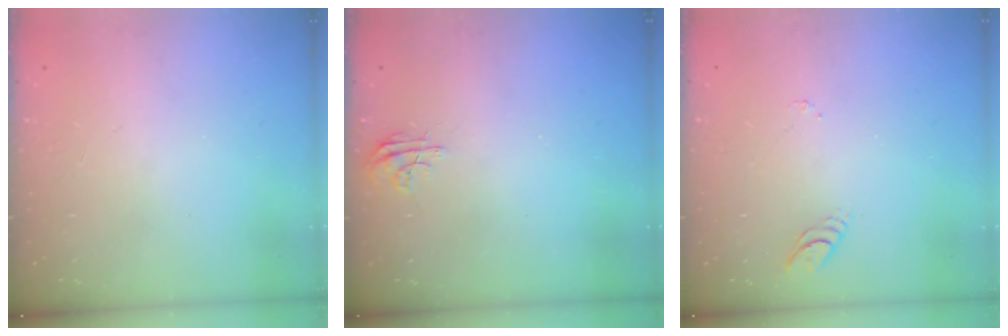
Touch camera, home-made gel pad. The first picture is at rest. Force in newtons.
{"total": 4.3, "press": 4.3, "slide": 0.4}
{"total": 3.3, "press": 3.3, "slide": 0.4}